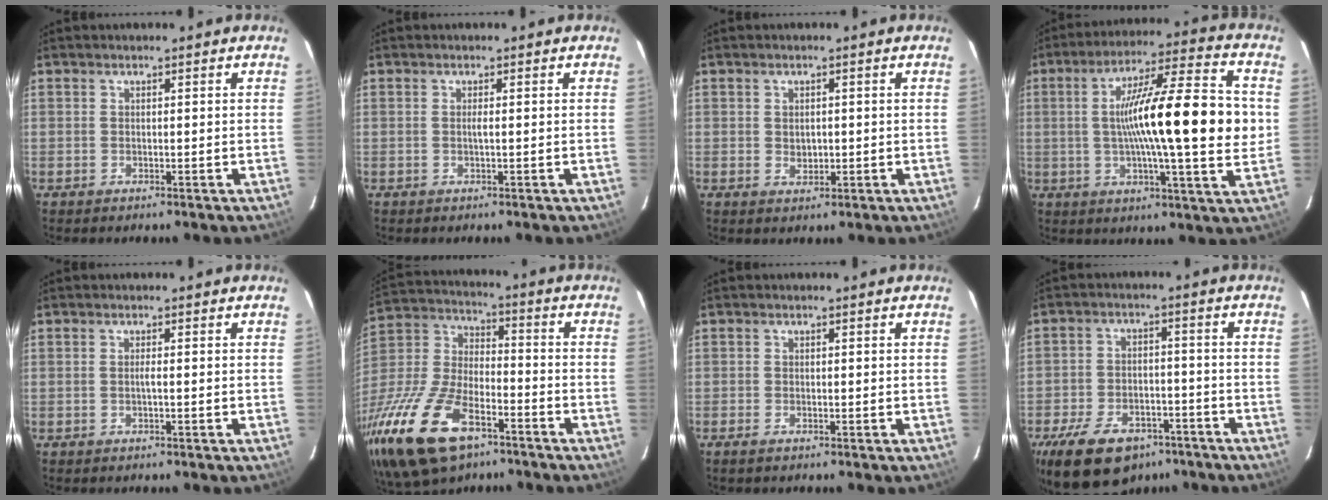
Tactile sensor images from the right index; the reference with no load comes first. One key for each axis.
{"total": 0.7, "fx": -0.1, "fy": -0.2, "fz": 0.6, "tx": -0.012, "ty": 0.001, "tz": -0.003}
{"total": 2.0, "fx": 0.0, "fy": 1.8, "fz": 1.1, "tx": -0.015, "ty": -0.001, "tz": 0.004}
{"total": 20.6, "fx": 1.0, "fy": 2.2, "fz": 20.5, "tx": -0.325, "ty": 0.016, "tz": 0.008}
{"total": 0.8, "fx": -0.2, "fy": -0.2, "fz": 0.7, "tx": -0.012, "ty": 0.002, "tz": -0.006}
{"total": 26.6, "fx": -15.0, "fy": 12.9, "fz": 17.8, "tx": -0.398, "ty": -0.028, "tz": -0.269}
{"total": 1.1, "fx": -0.8, "fy": 0.5, "fz": 0.6, "tx": -0.013, "ty": -0.003, "tz": -0.017}
{"total": 17.5, "fx": -11.3, "fy": 10.0, "fz": 8.8, "tx": -0.202, "ty": -0.001, "tz": -0.170}